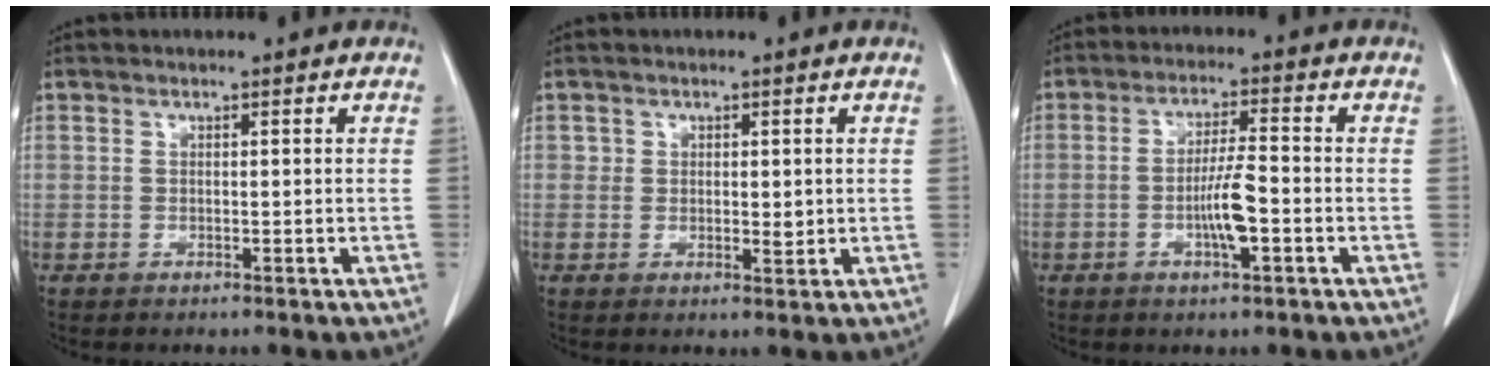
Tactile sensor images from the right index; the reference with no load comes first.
{"total": 2.3, "force": [0.4, 1.6, 1.6], "torque": [-0.017, -0.005, 0.006]}
{"total": 6.0, "force": [-1.7, 0.6, 5.7], "torque": [-0.111, 0.000, -0.030]}